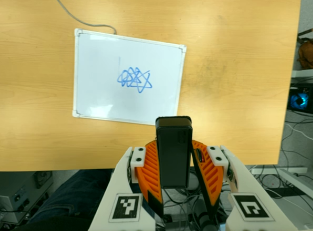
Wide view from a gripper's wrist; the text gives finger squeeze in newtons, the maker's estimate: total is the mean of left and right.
{"total": 5.4, "left": 5.1, "right": 5.7}